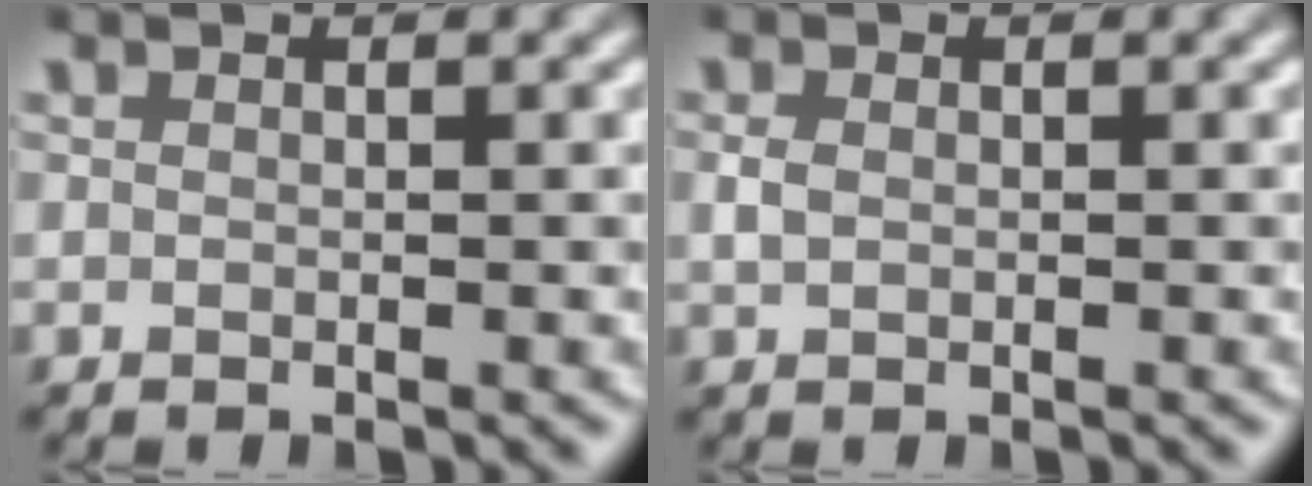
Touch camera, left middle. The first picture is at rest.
{"total": 1.0, "force": [-0.1, 0.7, 0.7], "torque": [-0.016, -0.001, -0.002]}